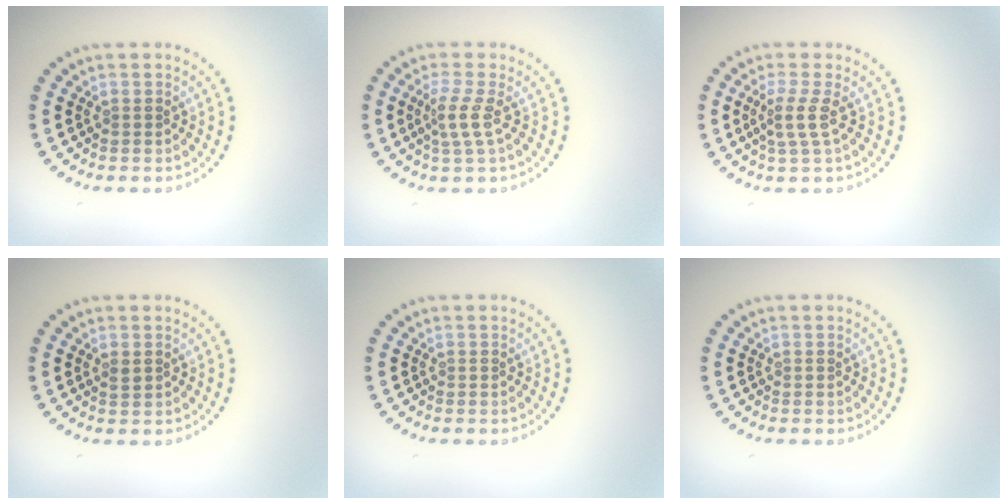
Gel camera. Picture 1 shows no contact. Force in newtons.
{"total": 2.3, "press": 1.7, "slide": 1.6}
{"total": 2.2, "press": 1.6, "slide": 1.5}
{"total": 1.0, "press": 1.0, "slide": 0.2}
{"total": 0.0}
{"total": 0.0}